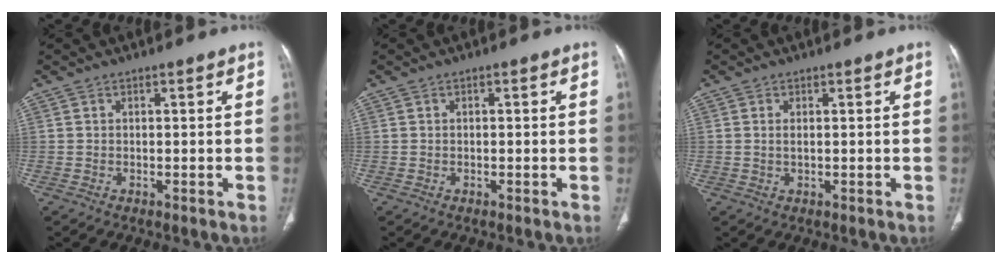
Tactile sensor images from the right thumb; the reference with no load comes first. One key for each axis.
{"total": 0.0}
{"total": 0.9, "fx": 0.2, "fy": 0.3, "fz": 0.8, "tx": -0.021, "ty": 0.001, "tz": 0.005}